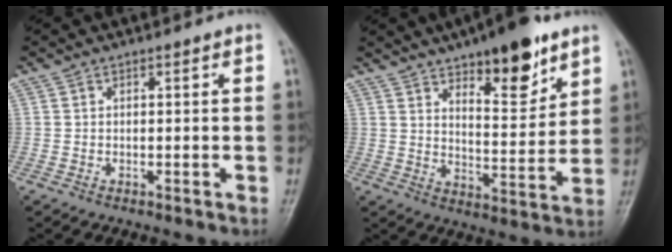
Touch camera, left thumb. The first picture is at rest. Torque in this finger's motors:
{"motor_torque": [0.64, 0.57, 0.31, -0.21, 0.19]}